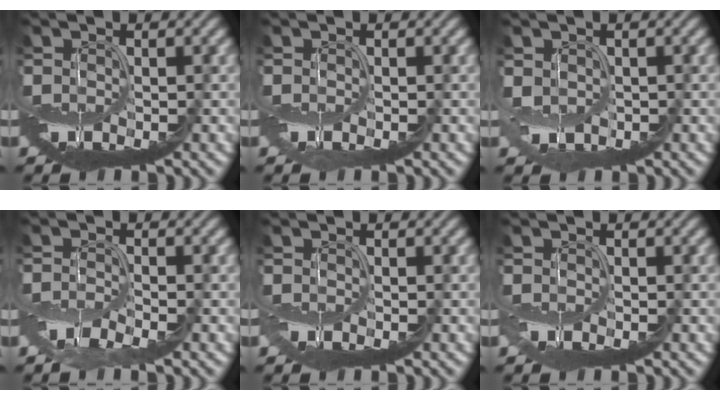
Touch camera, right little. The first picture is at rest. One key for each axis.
{"total": 0.0}
{"total": 2.0, "fx": 1.5, "fy": 1.1, "fz": 0.6, "tx": -0.013, "ty": -0.002, "tz": 0.030}
{"total": 1.6, "fx": -1.1, "fy": -0.8, "fz": -0.7, "tx": 0.014, "ty": 0.004, "tz": -0.027}
{"total": 0.7, "fx": -0.3, "fy": -0.3, "fz": -0.5, "tx": 0.010, "ty": 0.000, "tz": -0.008}
{"total": 0.8, "fx": -0.4, "fy": -0.4, "fz": -0.6, "tx": 0.011, "ty": 0.001, "tz": -0.008}